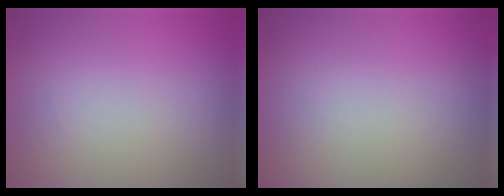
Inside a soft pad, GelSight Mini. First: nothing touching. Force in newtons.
{"total": 0.0}